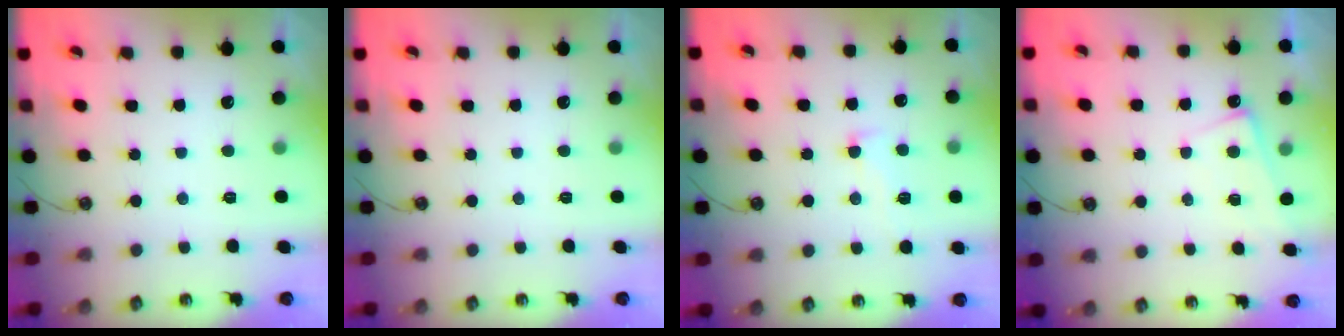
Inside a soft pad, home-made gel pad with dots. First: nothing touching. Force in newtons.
{"total": 0.0}
{"total": 1.1, "press": 0.7, "slide": 0.9}
{"total": 1.3, "press": 1.2, "slide": 0.4}